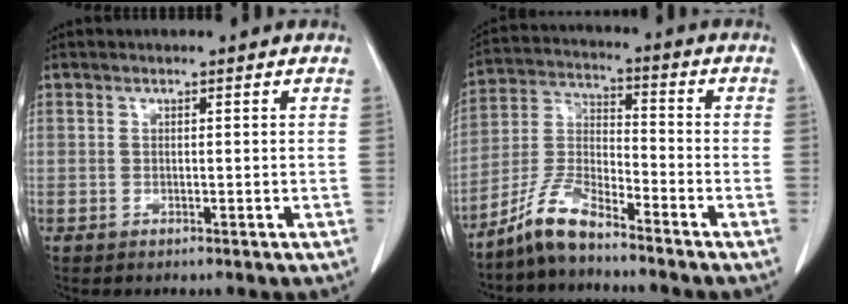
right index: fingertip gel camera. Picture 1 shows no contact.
{"total": 7.4, "force": [-6.3, 1.3, 3.7], "torque": [-0.087, 0.000, -0.129]}